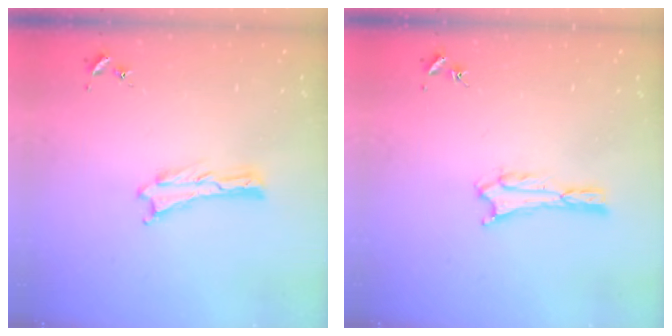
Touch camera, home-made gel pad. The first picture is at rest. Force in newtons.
{"total": 1.6, "press": 1.6, "slide": 0.2}